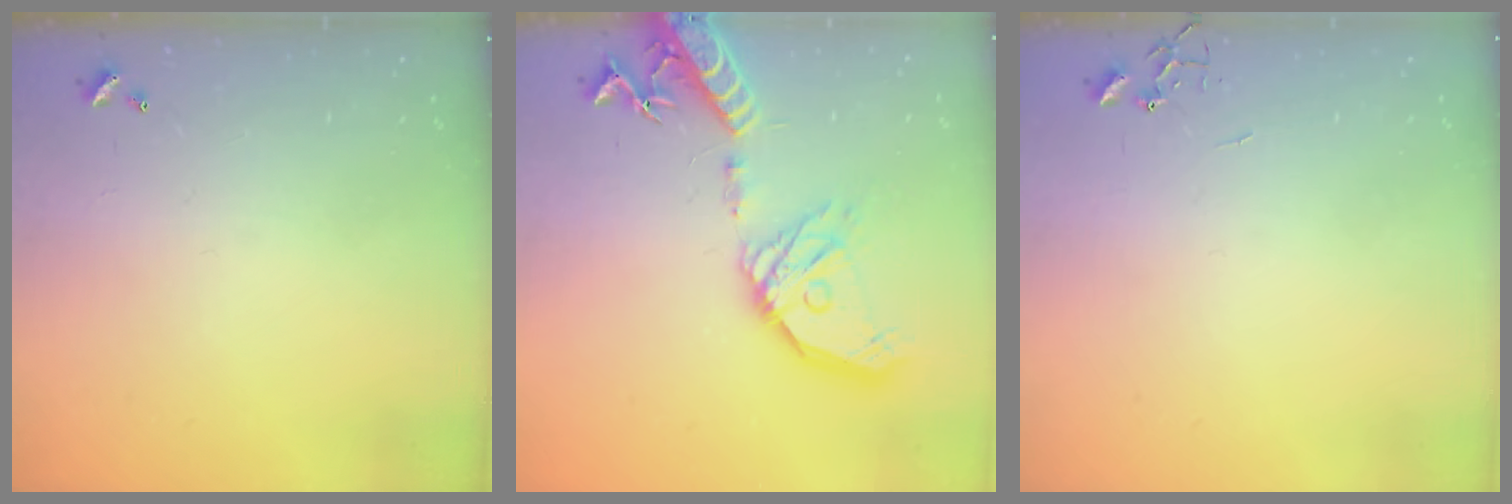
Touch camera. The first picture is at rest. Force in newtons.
{"total": 22.7, "press": 22.4, "slide": 3.8}
{"total": 0.0}